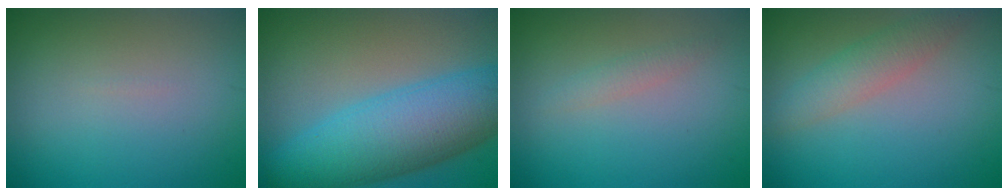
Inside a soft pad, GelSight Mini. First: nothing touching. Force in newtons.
{"total": 10.3, "press": 10.3, "slide": 0.2}
{"total": 1.2, "press": 1.2, "slide": 0.0}
{"total": 2.9, "press": 2.9, "slide": 0.1}